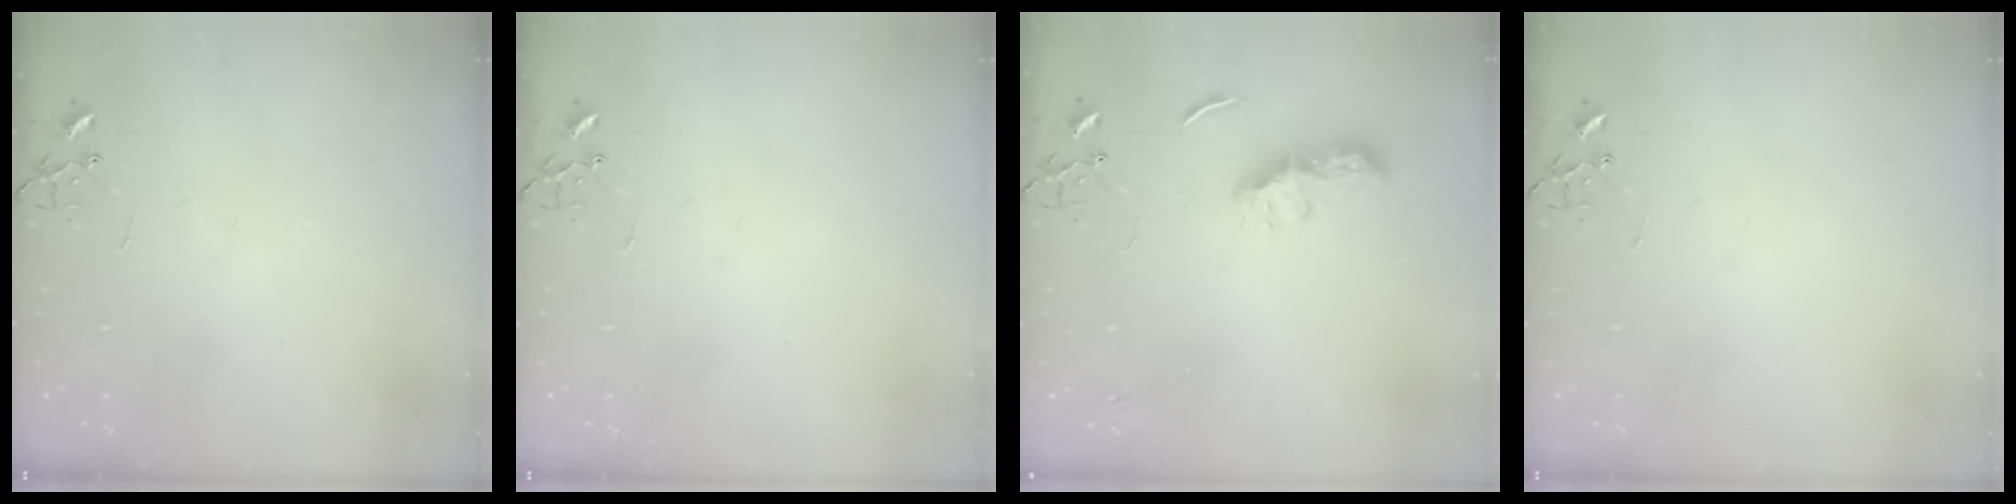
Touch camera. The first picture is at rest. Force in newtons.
{"total": 0.0}
{"total": 8.1, "press": 8.1, "slide": 0.6}
{"total": 0.0}